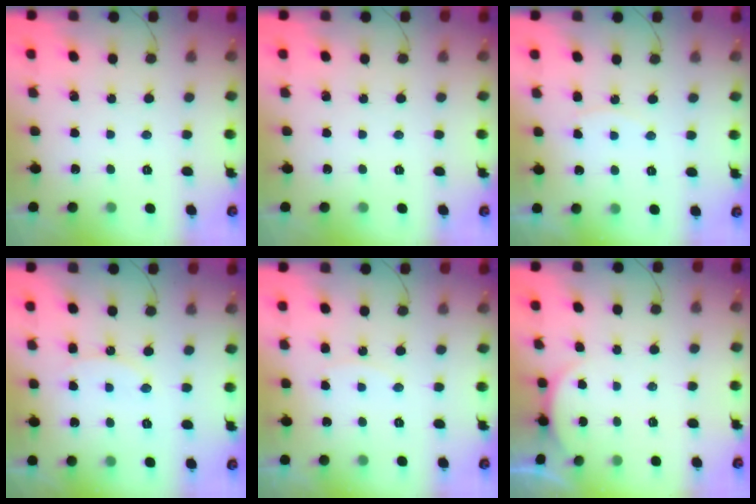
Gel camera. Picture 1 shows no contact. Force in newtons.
{"total": 0.0}
{"total": 4.9, "press": 4.8, "slide": 0.5}
{"total": 8.9, "press": 8.8, "slide": 0.9}
{"total": 5.9, "press": 5.9, "slide": 0.4}
{"total": 2.3, "press": 2.3, "slide": 0.5}